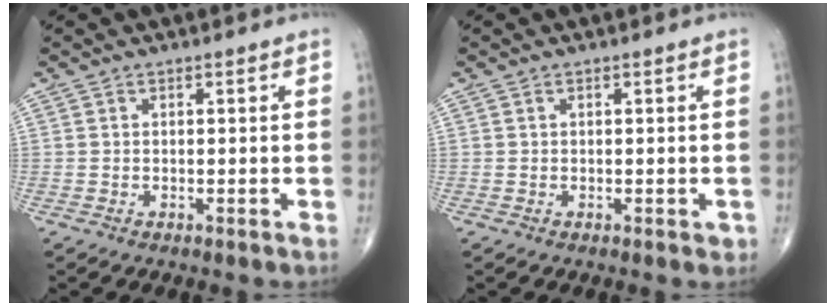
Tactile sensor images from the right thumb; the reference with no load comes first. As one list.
[{"total": 0.9, "force": [-0.1, 0.5, 0.7], "torque": [-0.008, 0.000, 0.000]}]